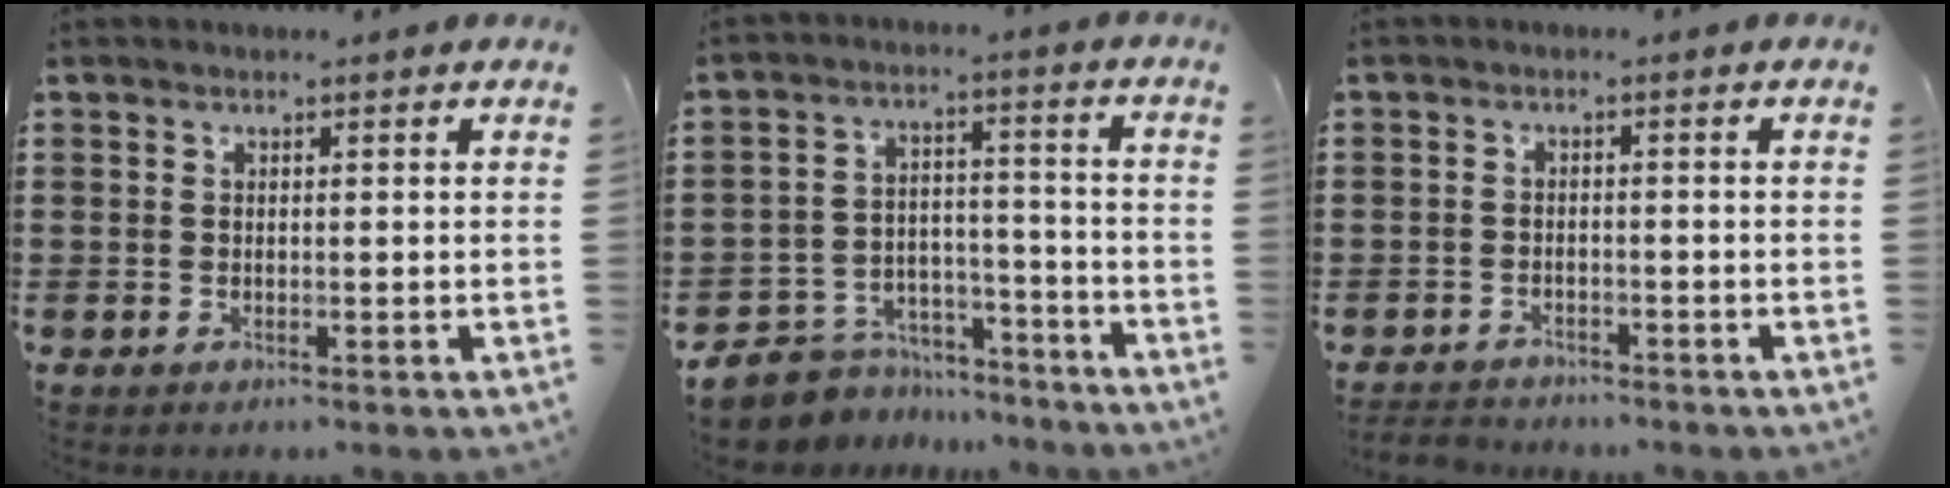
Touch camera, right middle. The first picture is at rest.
{"total": 6.8, "force": [-6.5, 2.0, 0.2], "torque": [-0.015, 0.014, -0.131]}
{"total": 2.4, "force": [-2.3, 0.6, -0.2], "torque": [-0.002, 0.000, -0.052]}